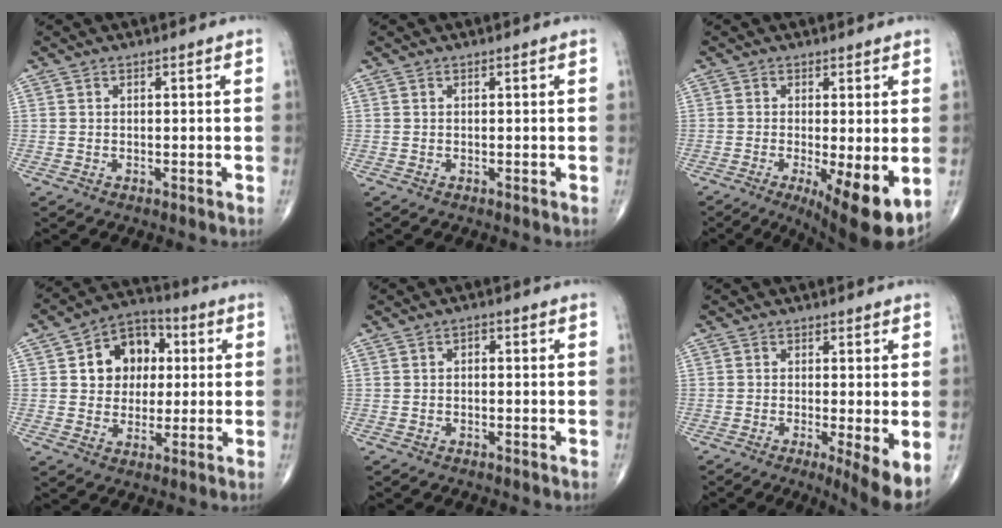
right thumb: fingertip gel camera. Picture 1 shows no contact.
{"total": 0.0}
{"total": 11.2, "force": [-3.1, 3.0, 10.4], "torque": [-0.152, -0.025, -0.040]}
{"total": 11.6, "force": [2.5, 9.2, 6.6], "torque": [-0.053, 0.010, 0.034]}
{"total": 1.1, "force": [-0.1, 0.7, 0.8], "torque": [-0.001, 0.004, -0.007]}
{"total": 6.6, "force": [-1.7, 1.0, 6.3], "torque": [-0.099, -0.021, -0.030]}